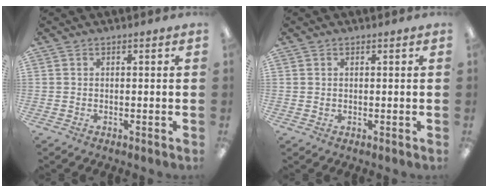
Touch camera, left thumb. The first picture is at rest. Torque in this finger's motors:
{"motor_torque": [-0.14, -0.01, 0.04, 0.15, 0.01]}